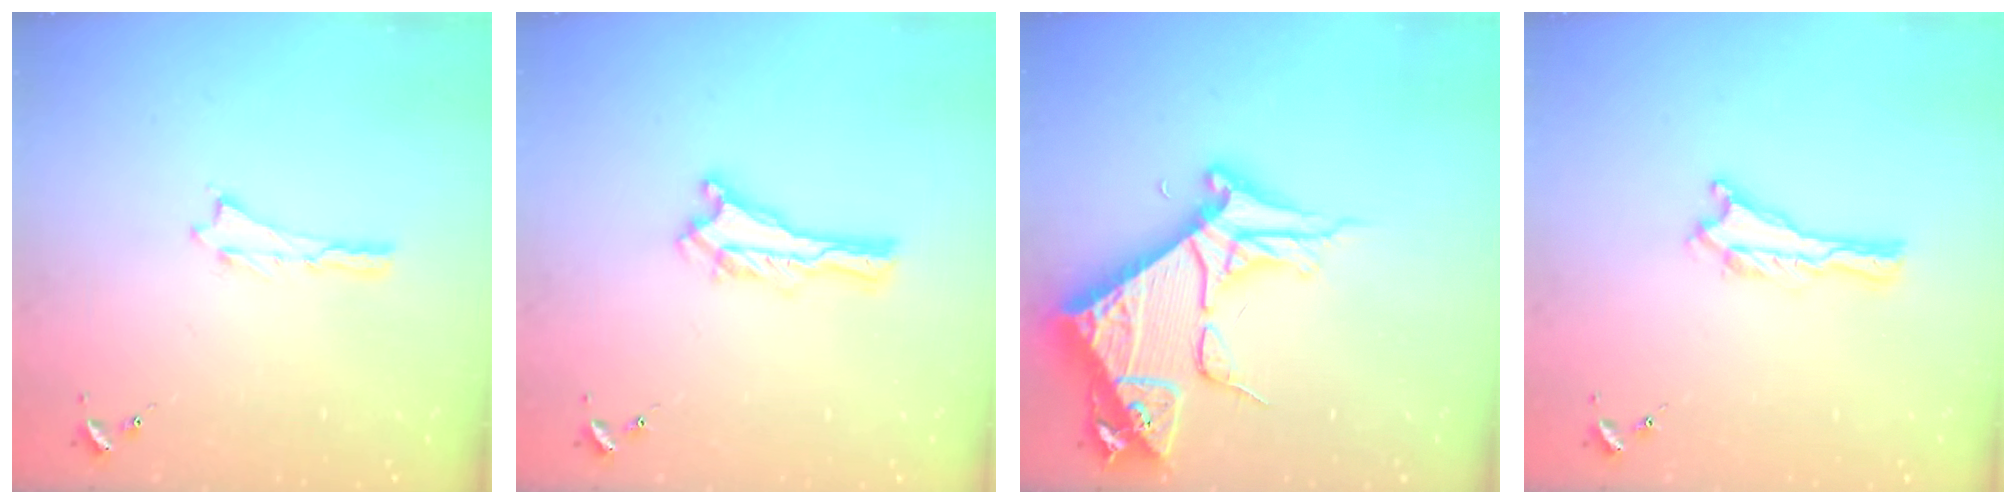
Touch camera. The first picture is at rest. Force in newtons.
{"total": 0.0}
{"total": 10.4, "press": 10.3, "slide": 1.2}
{"total": 0.0}